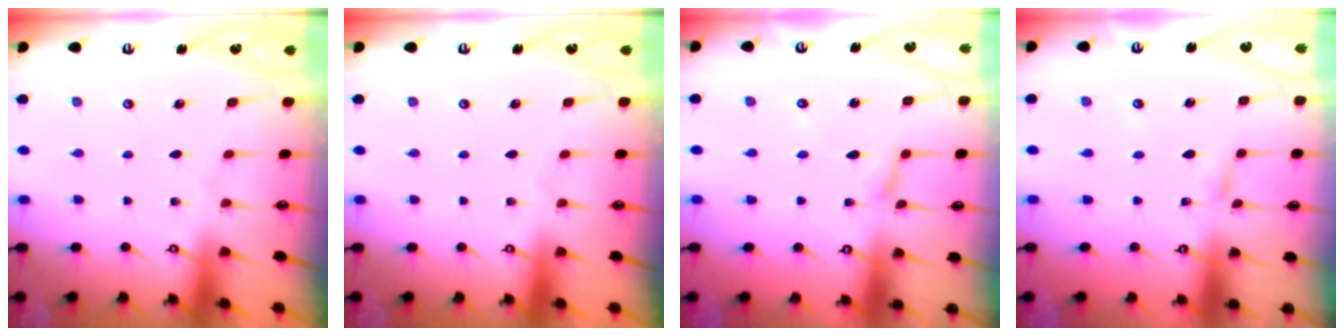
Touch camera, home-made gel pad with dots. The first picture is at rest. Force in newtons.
{"total": 0.0}
{"total": 2.2, "press": 2.2, "slide": 0.2}
{"total": 2.7, "press": 2.7, "slide": 0.2}